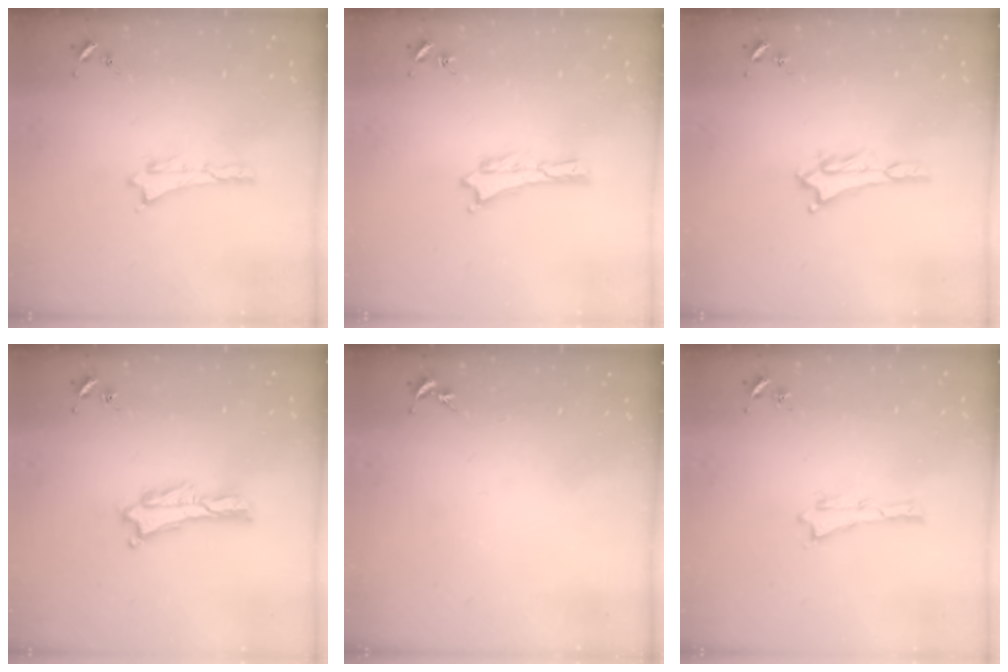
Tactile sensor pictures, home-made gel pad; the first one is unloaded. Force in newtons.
{"total": 0.0}
{"total": 1.8, "press": 1.8, "slide": 0.1}
{"total": 0.7, "press": 0.6, "slide": 0.2}
{"total": 0.0}
{"total": 0.0}